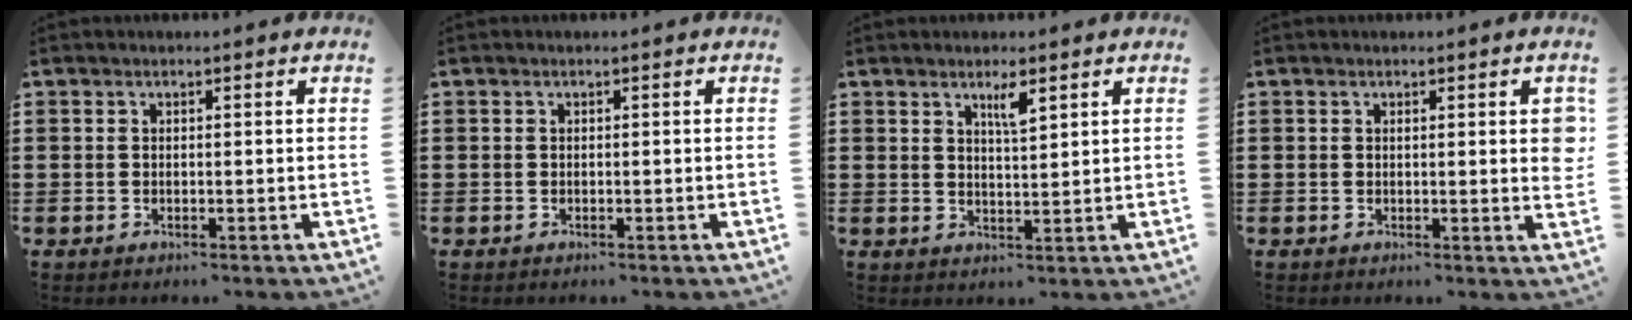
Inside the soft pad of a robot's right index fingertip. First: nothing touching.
{"total": 0.0}
{"total": 3.1, "force": [2.0, 0.6, 2.3], "torque": [-0.034, -0.004, 0.031]}
{"total": 2.1, "force": [0.6, 0.3, 2.0], "torque": [-0.032, 0.000, 0.007]}